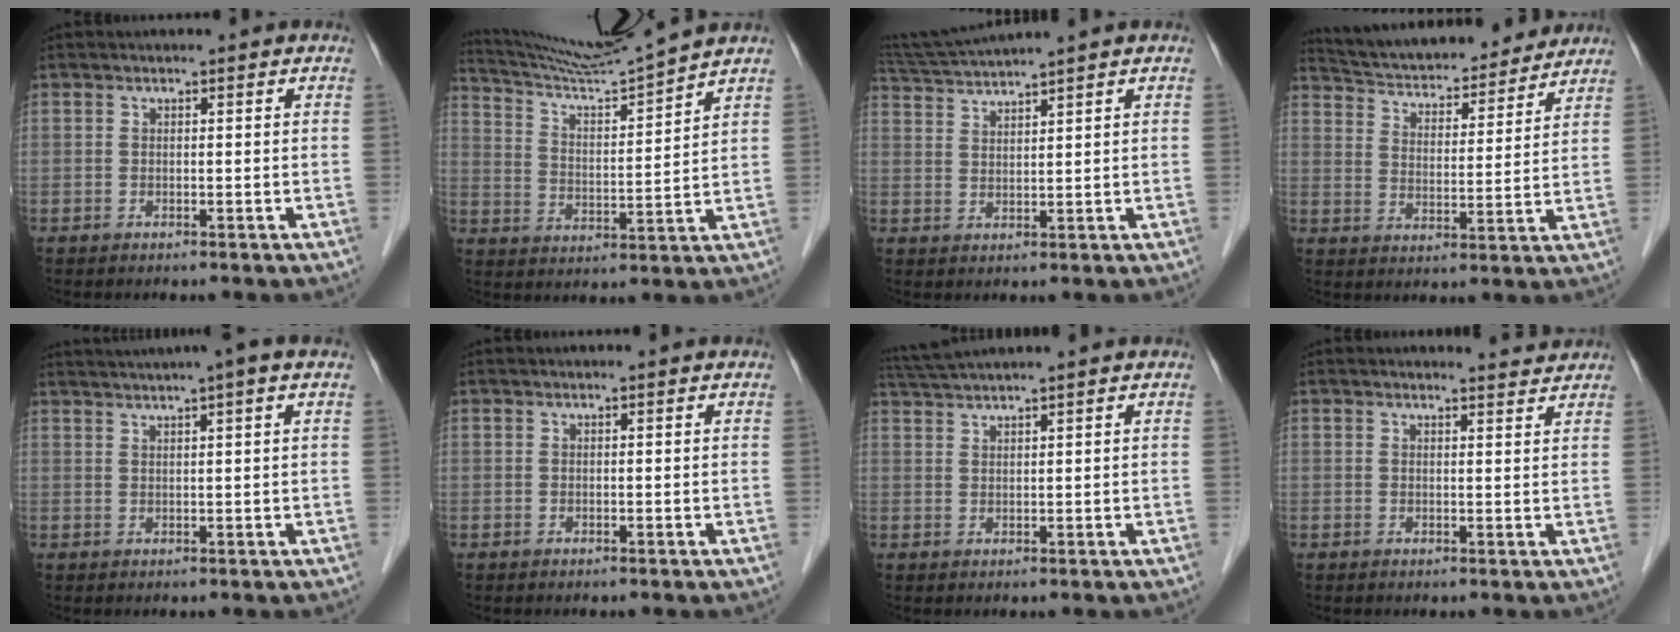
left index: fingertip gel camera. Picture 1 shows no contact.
{"total": 11.8, "force": [11.1, -2.8, 2.9], "torque": [-0.064, -0.020, 0.199]}
{"total": 6.7, "force": [6.0, -1.5, 2.6], "torque": [-0.054, 0.016, 0.114]}
{"total": 19.2, "force": [17.8, 4.1, 6.1], "torque": [-0.101, 0.016, 0.262]}
{"total": 7.9, "force": [5.9, -0.8, 5.2], "torque": [-0.084, 0.032, 0.081]}
{"total": 0.0}
{"total": 4.5, "force": [4.0, -1.2, 1.7], "torque": [-0.035, 0.022, 0.081]}
{"total": 2.5, "force": [2.5, 0.0, -0.1], "torque": [-0.006, -0.004, 0.029]}